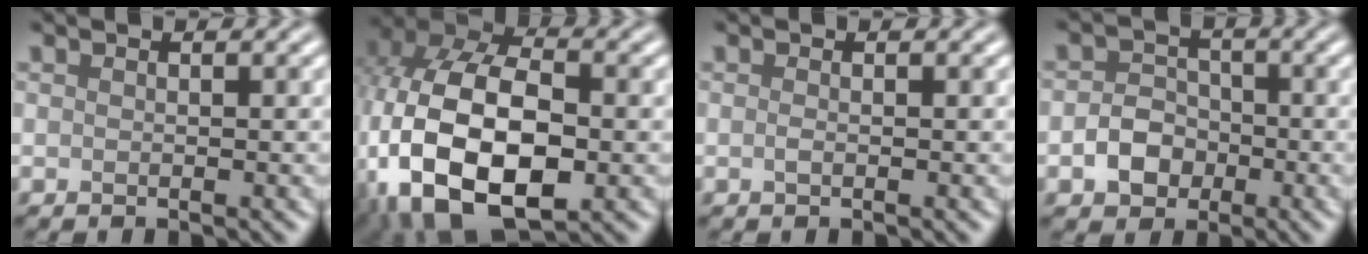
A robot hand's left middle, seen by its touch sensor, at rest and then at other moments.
{"total": 15.8, "force": [-3.4, 9.9, 11.8], "torque": [-0.244, -0.019, -0.055]}
{"total": 0.5, "force": [-0.1, 0.1, 0.5], "torque": [-0.012, -0.001, -0.003]}
{"total": 3.1, "force": [-1.1, 2.5, 1.4], "torque": [-0.020, 0.004, -0.022]}